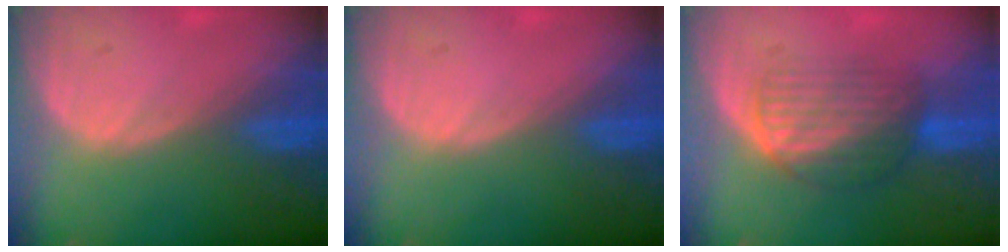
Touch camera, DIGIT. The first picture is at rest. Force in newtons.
{"total": 0.0}
{"total": 6.3, "press": 6.2, "slide": 1.5}